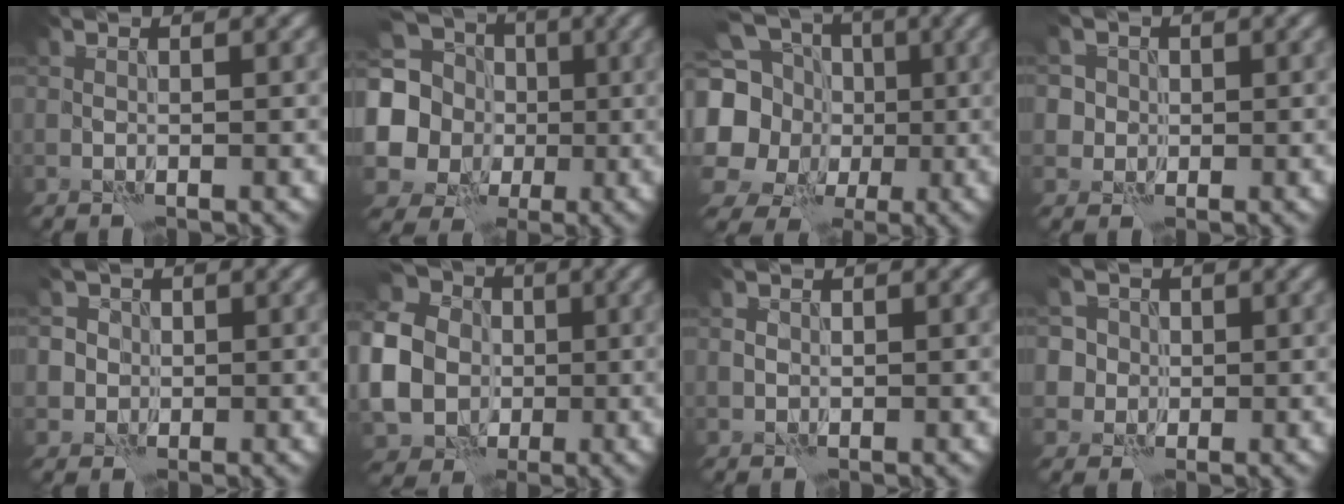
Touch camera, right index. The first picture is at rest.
{"total": 14.8, "force": [0.8, 13.7, 5.5], "torque": [-0.164, 0.020, -0.021]}
{"total": 18.0, "force": [1.7, 16.6, 6.8], "torque": [-0.188, 0.019, -0.014]}
{"total": 4.7, "force": [1.5, 4.2, 1.5], "torque": [-0.019, 0.023, 0.005]}
{"total": 4.9, "force": [0.9, 4.6, 1.6], "torque": [-0.022, 0.029, -0.006]}
{"total": 14.3, "force": [-0.8, 12.7, 6.5], "torque": [-0.173, -0.006, -0.040]}
{"total": 0.8, "force": [0.0, 0.8, 0.2], "torque": [-0.003, 0.000, -0.001]}
{"total": 6.9, "force": [2.5, 6.0, 2.3], "torque": [-0.041, 0.025, 0.012]}